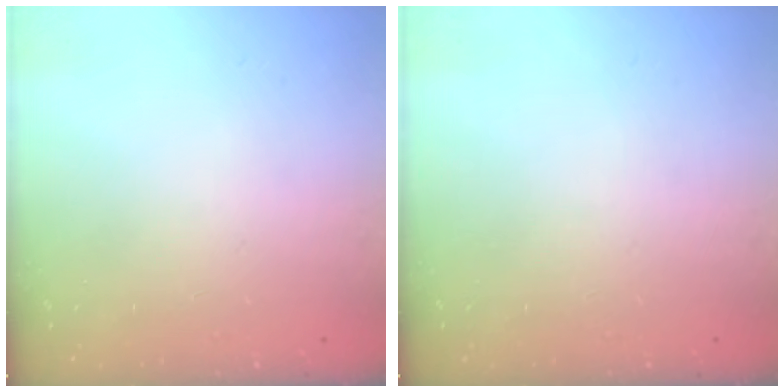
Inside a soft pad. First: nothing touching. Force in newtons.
{"total": 0.0}